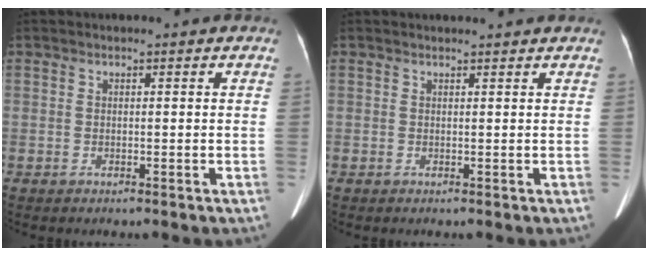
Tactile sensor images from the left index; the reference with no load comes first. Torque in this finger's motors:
{"motor_torque": [0.28, -0.57, 0.01, -0.15]}